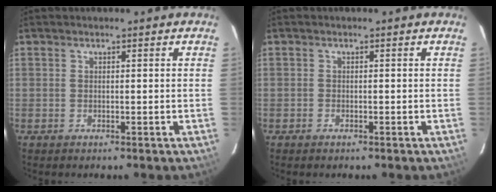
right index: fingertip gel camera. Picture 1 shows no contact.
{"total": 0.7, "force": [-0.6, 0.4, 0.2], "torque": [-0.007, 0.001, -0.011]}